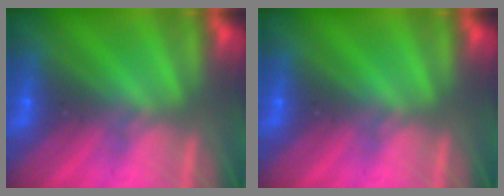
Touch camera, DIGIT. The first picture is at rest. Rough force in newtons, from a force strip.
{"total": 0.0}